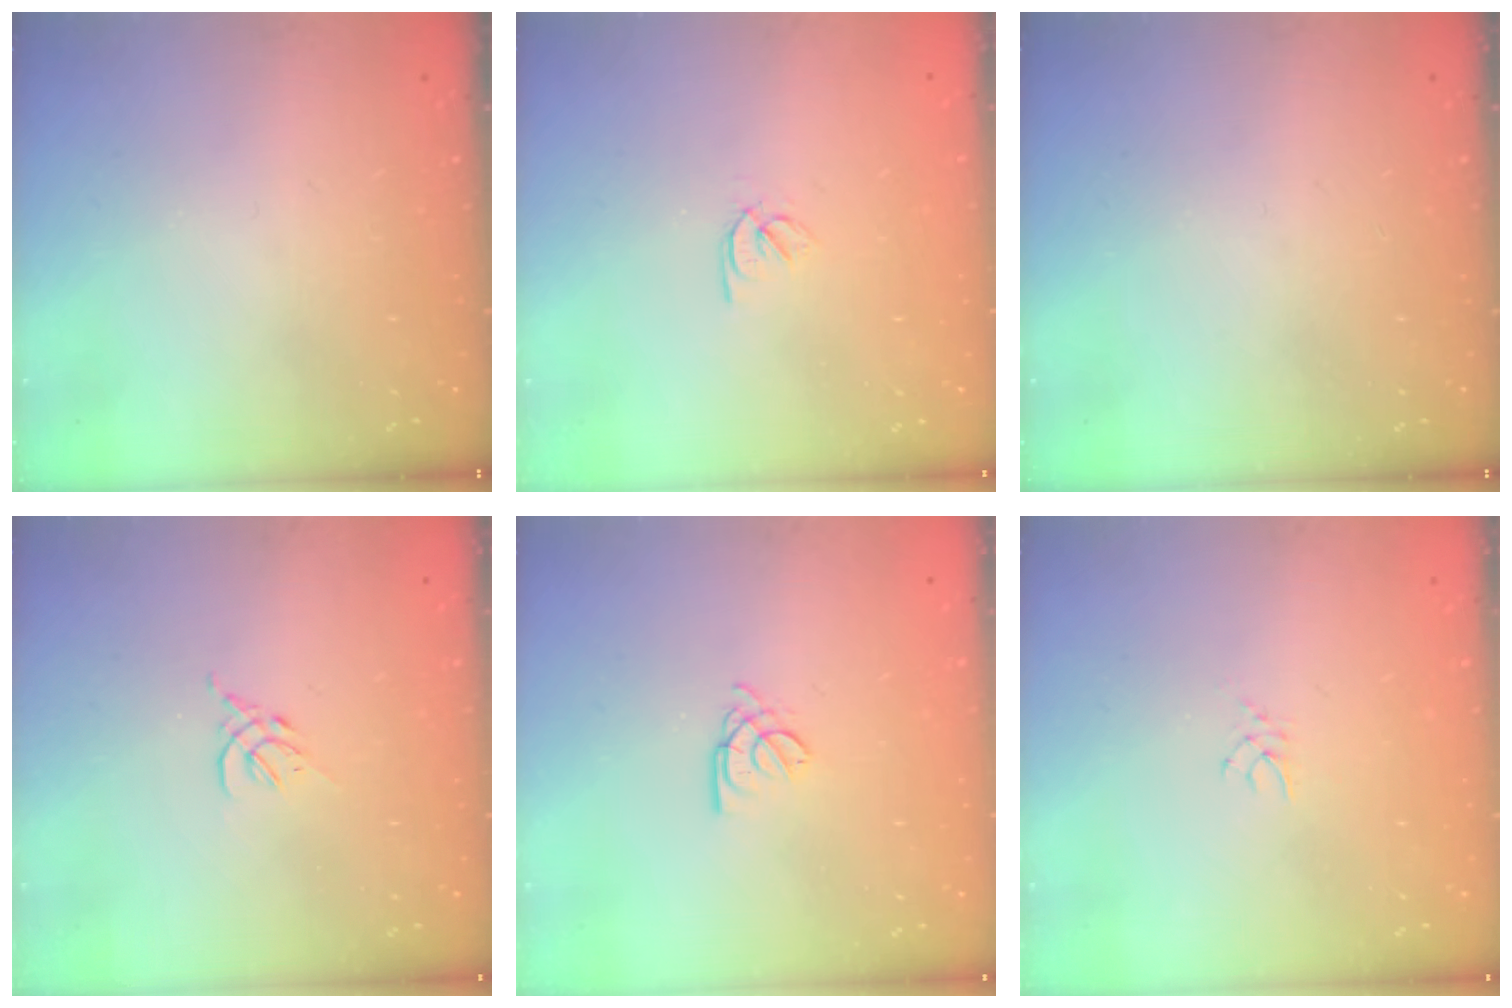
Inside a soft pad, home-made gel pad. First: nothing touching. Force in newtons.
{"total": 2.5, "press": 2.4, "slide": 0.7}
{"total": 0.0}
{"total": 2.3, "press": 2.2, "slide": 0.5}
{"total": 2.6, "press": 2.5, "slide": 0.5}
{"total": 2.1, "press": 2.1, "slide": 0.3}